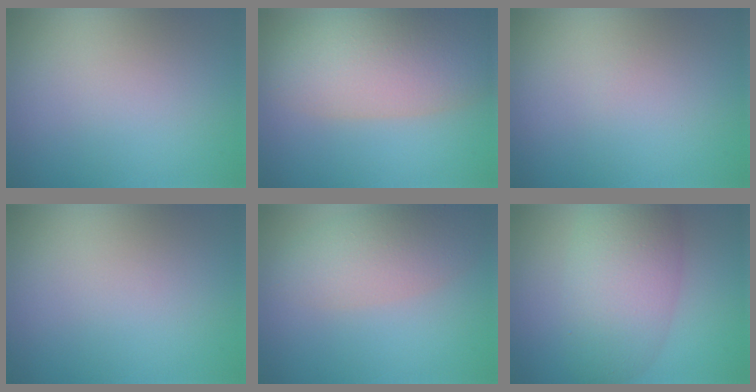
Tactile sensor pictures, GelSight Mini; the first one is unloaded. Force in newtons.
{"total": 8.2, "press": 8.2, "slide": 0.3}
{"total": 0.0}
{"total": 0.0}
{"total": 4.1, "press": 4.1, "slide": 0.2}
{"total": 5.1, "press": 5.0, "slide": 0.5}